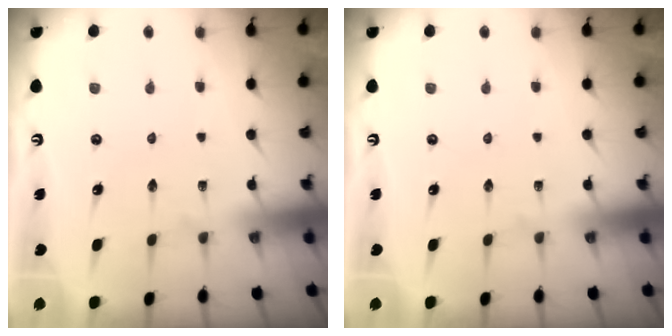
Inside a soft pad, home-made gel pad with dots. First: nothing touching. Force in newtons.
{"total": 0.0}